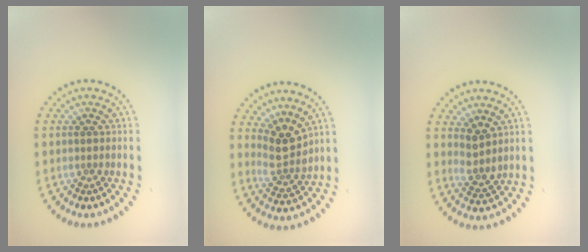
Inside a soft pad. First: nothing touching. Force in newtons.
{"total": 2.8, "press": 2.4, "slide": 1.5}
{"total": 2.4, "press": 1.8, "slide": 1.5}